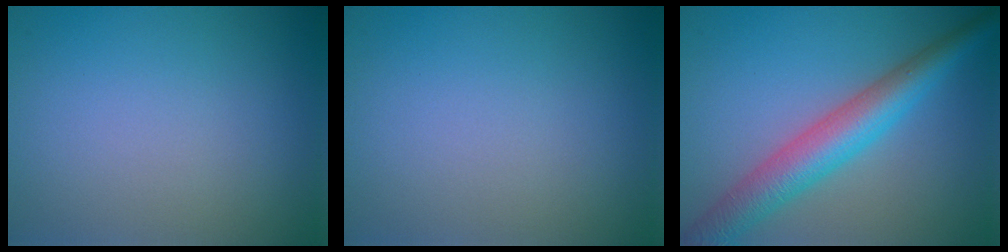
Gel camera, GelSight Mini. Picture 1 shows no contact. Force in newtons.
{"total": 0.0}
{"total": 5.9, "press": 5.9, "slide": 0.1}